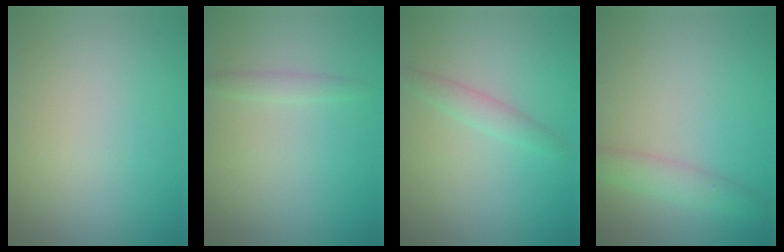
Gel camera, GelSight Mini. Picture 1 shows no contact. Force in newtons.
{"total": 1.1, "press": 1.0, "slide": 0.1}
{"total": 1.6, "press": 1.6, "slide": 0.1}
{"total": 2.4, "press": 2.4, "slide": 0.1}